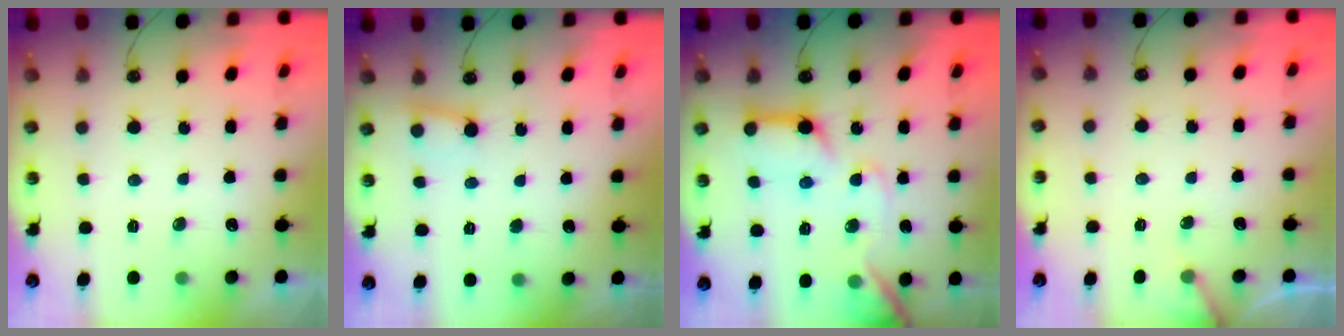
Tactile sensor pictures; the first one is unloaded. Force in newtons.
{"total": 2.9, "press": 2.9, "slide": 0.3}
{"total": 15.5, "press": 15.4, "slide": 1.7}
{"total": 4.1, "press": 4.1, "slide": 0.4}